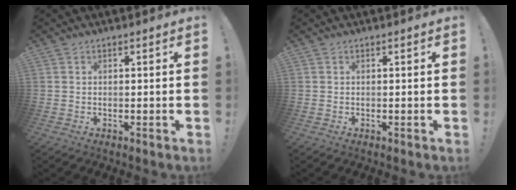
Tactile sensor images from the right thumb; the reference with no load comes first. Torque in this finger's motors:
{"motor_torque": [-0.03, 0.02, 0.01, 0.00, 0.00]}